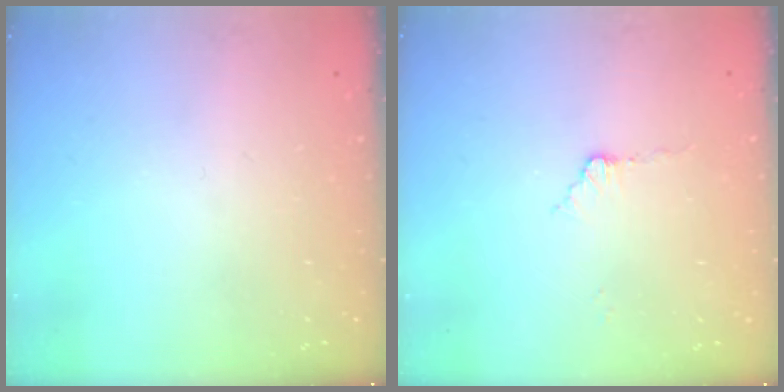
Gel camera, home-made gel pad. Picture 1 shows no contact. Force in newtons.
{"total": 3.0, "press": 3.0, "slide": 0.4}